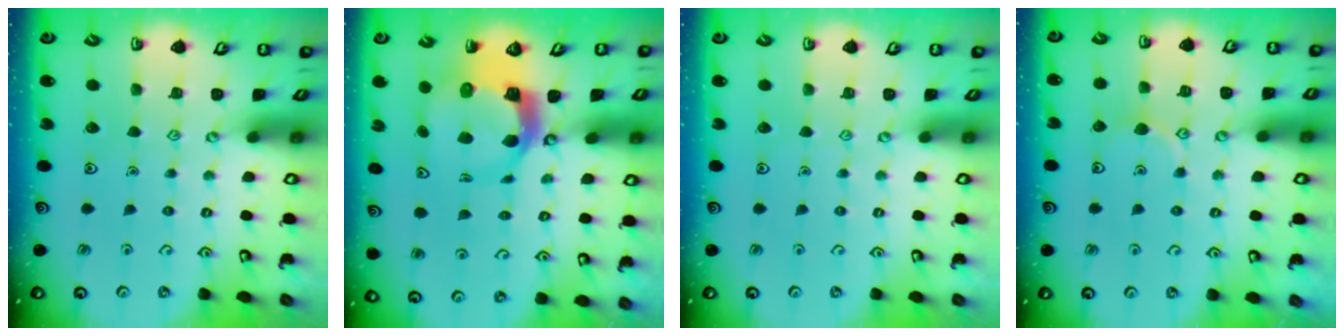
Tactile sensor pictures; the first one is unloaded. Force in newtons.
{"total": 9.2, "press": 9.1, "slide": 1.2}
{"total": 0.0}
{"total": 4.7, "press": 4.6, "slide": 0.7}